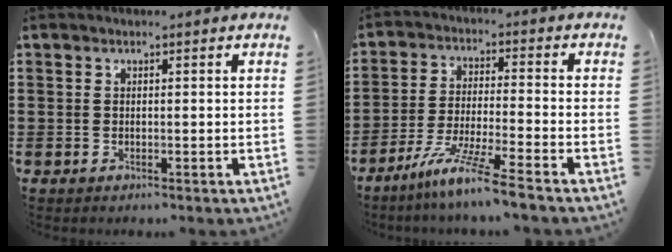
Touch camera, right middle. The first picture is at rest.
{"total": 8.2, "force": [-6.7, -0.7, 4.7], "torque": [-0.100, -0.017, -0.131]}